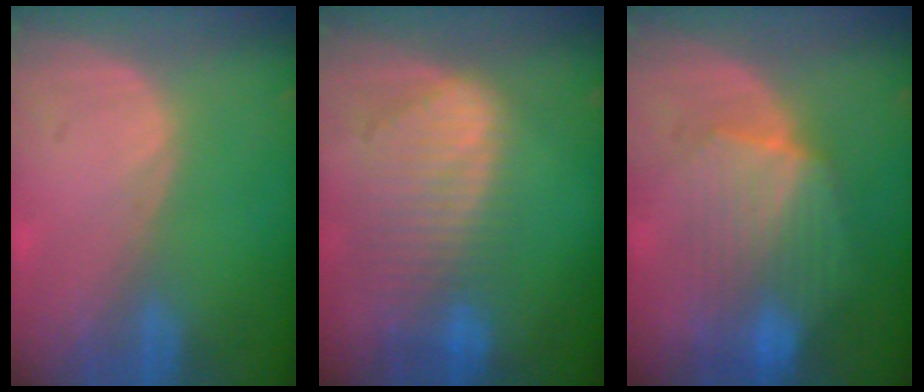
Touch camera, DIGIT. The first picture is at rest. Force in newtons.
{"total": 9.4, "press": 8.2, "slide": 4.6}
{"total": 8.2, "press": 8.1, "slide": 1.3}